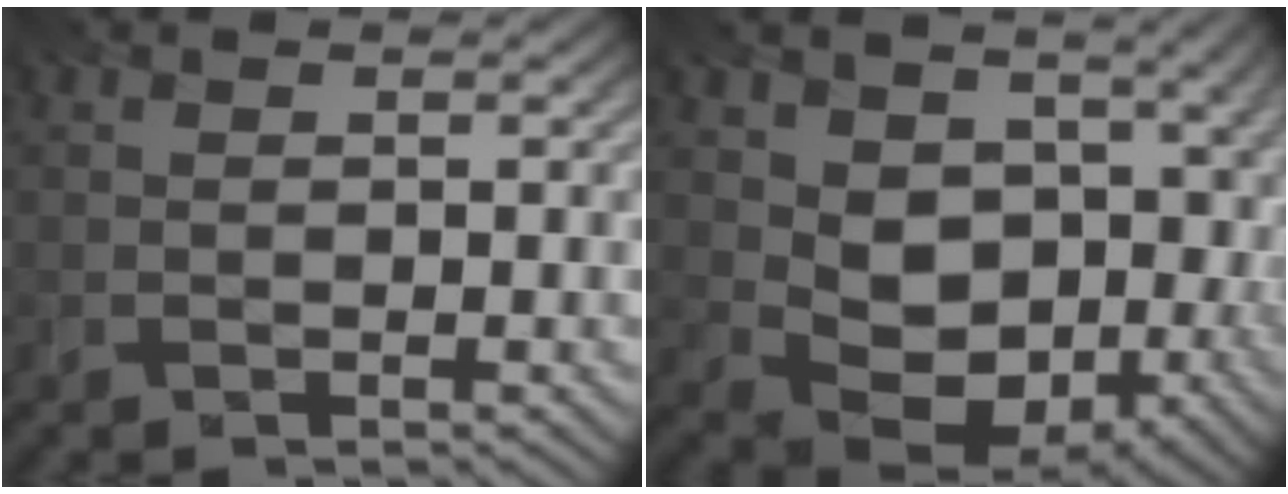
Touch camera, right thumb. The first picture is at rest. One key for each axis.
{"total": 13.6, "fx": 0.9, "fy": 9.7, "fz": 9.4, "tx": -0.166, "ty": -0.034, "tz": 0.031}